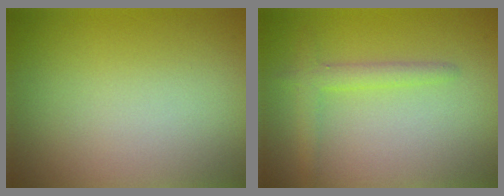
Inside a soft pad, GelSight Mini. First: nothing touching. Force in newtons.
{"total": 2.1, "press": 2.1, "slide": 0.1}